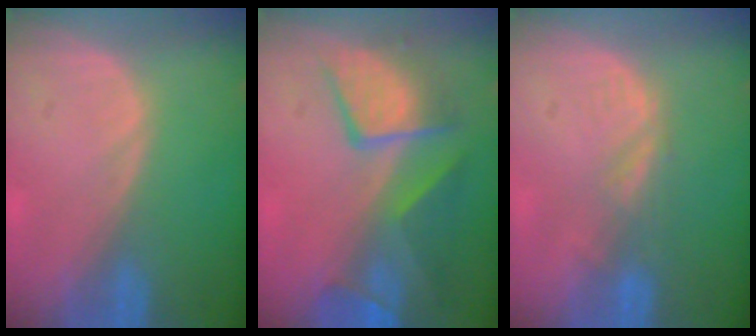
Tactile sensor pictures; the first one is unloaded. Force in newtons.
{"total": 9.7, "press": 8.6, "slide": 4.6}
{"total": 2.8, "press": 2.2, "slide": 1.7}